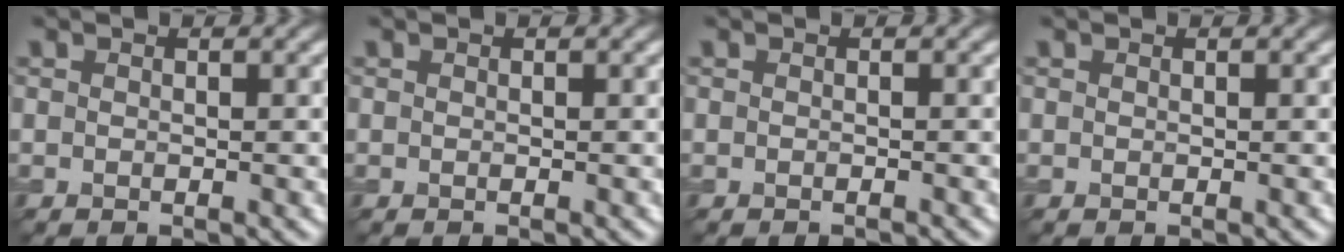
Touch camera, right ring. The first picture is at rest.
{"total": 0.0}
{"total": 0.5, "force": [-0.5, 0.0, 0.3], "torque": [-0.001, 0.001, -0.008]}
{"total": 0.0}